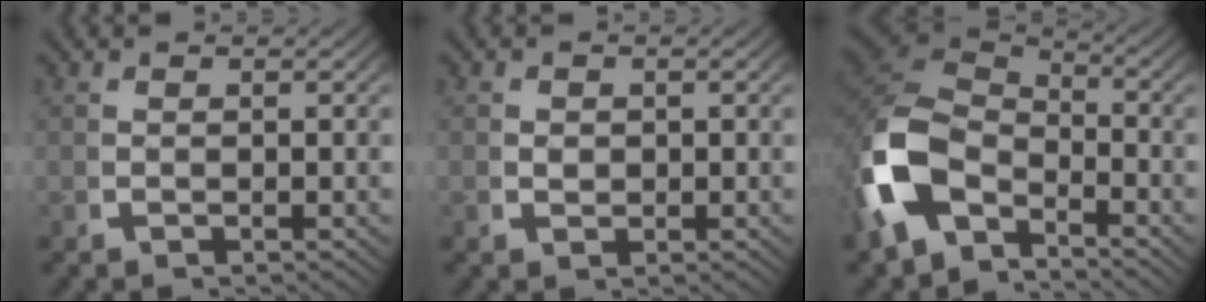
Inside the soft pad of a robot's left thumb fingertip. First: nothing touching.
{"total": 1.3, "force": [0.1, 1.1, 0.7], "torque": [-0.012, -0.008, 0.007]}
{"total": 10.4, "force": [-1.4, 7.2, 7.4], "torque": [-0.182, -0.017, -0.023]}